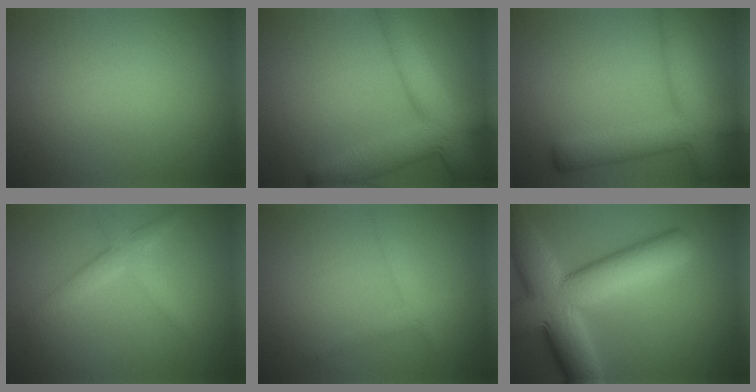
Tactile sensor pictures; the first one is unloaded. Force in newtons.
{"total": 9.4, "press": 9.4, "slide": 0.4}
{"total": 7.3, "press": 7.3, "slide": 0.2}
{"total": 2.6, "press": 2.6, "slide": 0.2}
{"total": 1.6, "press": 1.6, "slide": 0.2}
{"total": 12.0, "press": 12.0, "slide": 0.4}